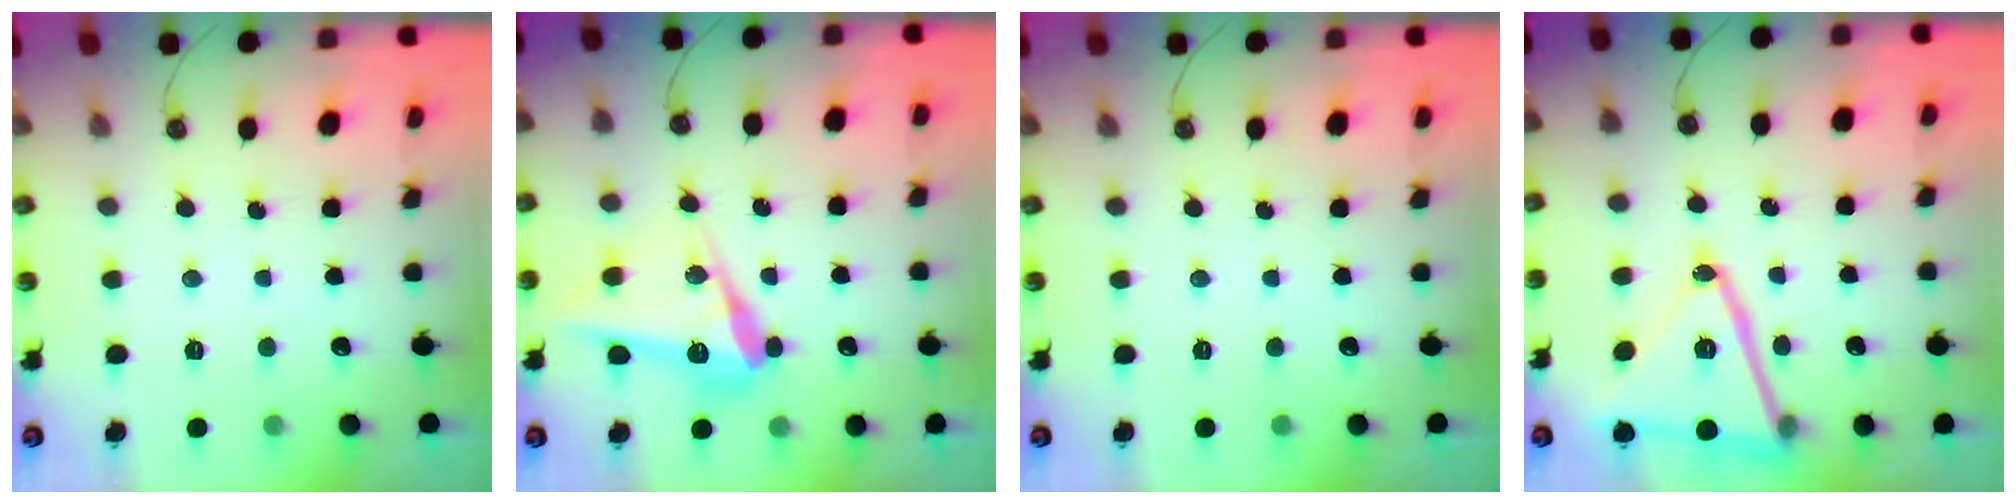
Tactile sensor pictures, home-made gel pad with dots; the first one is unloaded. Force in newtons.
{"total": 15.1, "press": 15.1, "slide": 1.3}
{"total": 0.0}
{"total": 19.4, "press": 19.1, "slide": 3.4}